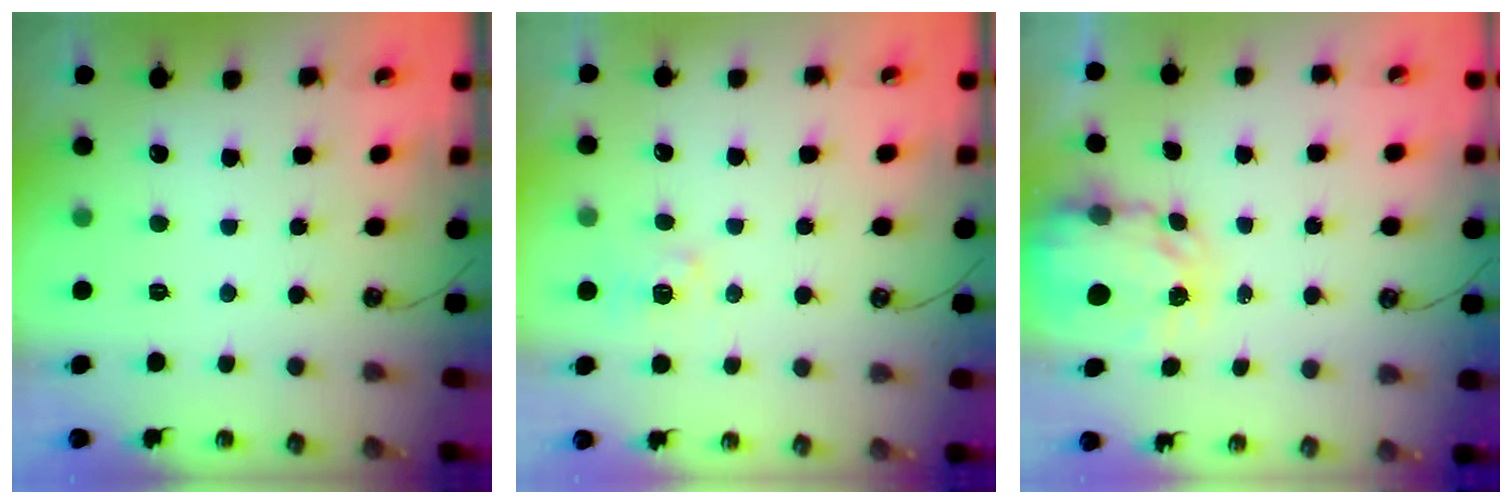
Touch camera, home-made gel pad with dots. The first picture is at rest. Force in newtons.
{"total": 4.5, "press": 4.4, "slide": 0.5}
{"total": 3.9, "press": 3.9, "slide": 0.4}